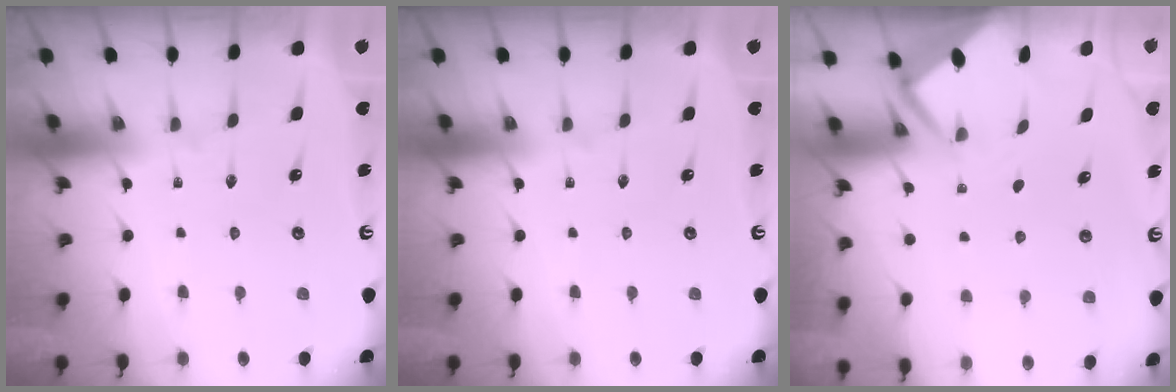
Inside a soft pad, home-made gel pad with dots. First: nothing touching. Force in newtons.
{"total": 0.0}
{"total": 2.3, "press": 2.3, "slide": 0.1}